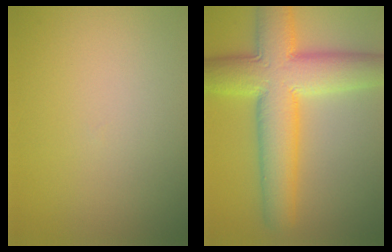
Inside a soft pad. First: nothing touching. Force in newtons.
{"total": 10.3, "press": 10.3, "slide": 0.4}